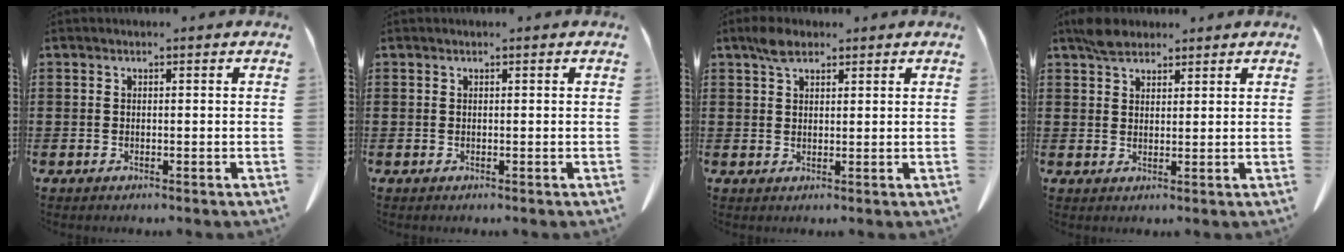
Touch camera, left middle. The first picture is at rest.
{"total": 0.0}
{"total": 3.2, "force": [2.3, 1.4, 1.7], "torque": [-0.039, 0.005, 0.042]}
{"total": 3.5, "force": [2.9, 1.5, 1.3], "torque": [-0.032, 0.007, 0.056]}